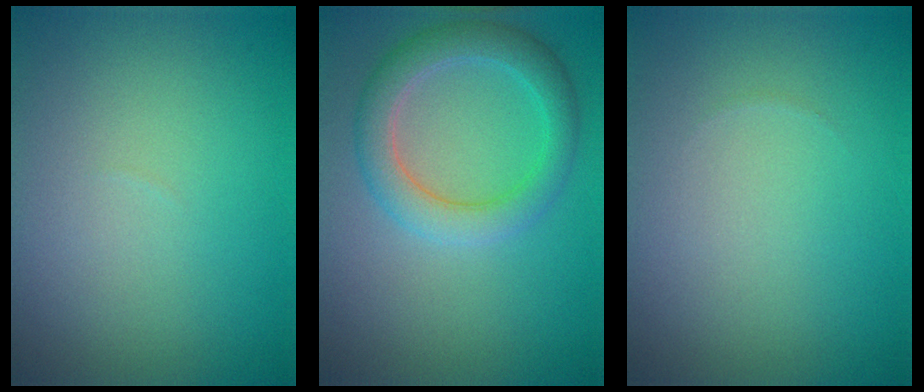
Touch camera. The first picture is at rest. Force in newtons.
{"total": 4.0, "press": 4.0, "slide": 0.1}
{"total": 0.0}